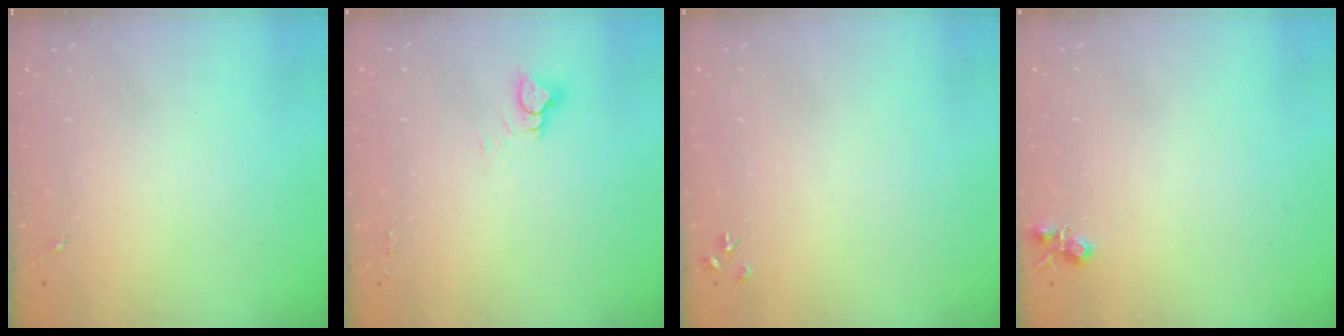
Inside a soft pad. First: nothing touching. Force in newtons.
{"total": 4.6, "press": 4.5, "slide": 0.5}
{"total": 3.6, "press": 3.5, "slide": 0.5}
{"total": 4.8, "press": 4.8, "slide": 0.7}